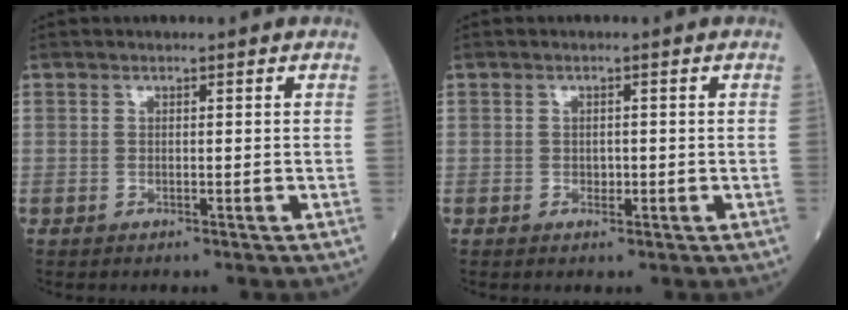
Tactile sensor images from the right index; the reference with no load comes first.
{"total": 1.0, "force": [-0.2, 0.8, 0.6], "torque": [-0.012, 0.002, 0.001]}